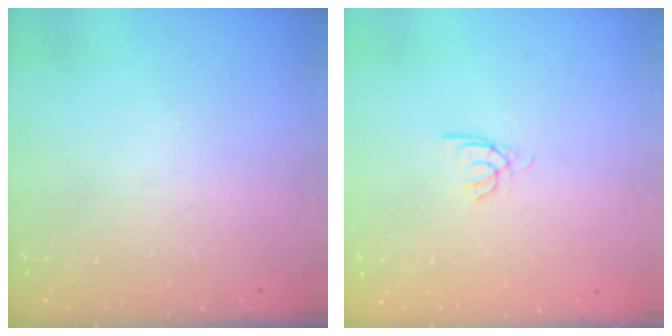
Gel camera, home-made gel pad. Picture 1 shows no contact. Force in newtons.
{"total": 2.2, "press": 2.2, "slide": 0.2}